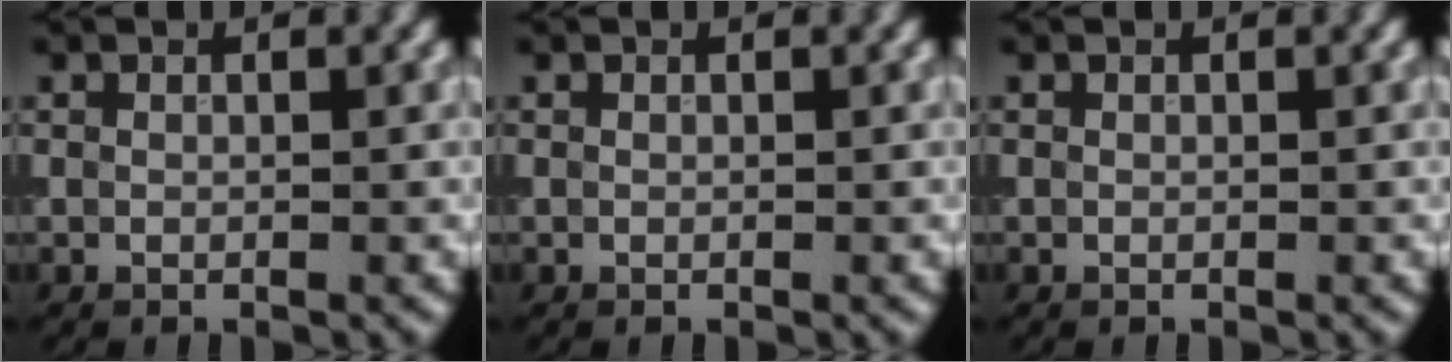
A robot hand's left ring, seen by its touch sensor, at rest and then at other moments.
{"total": 0.0}
{"total": 0.0}